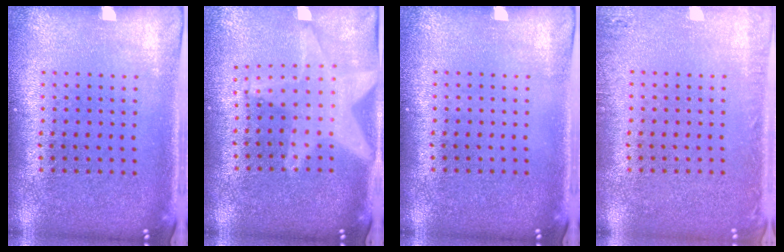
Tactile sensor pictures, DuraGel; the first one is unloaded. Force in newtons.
{"total": 2.1, "press": 1.7, "slide": 1.2}
{"total": 0.0}
{"total": 1.5, "press": 1.5, "slide": 0.2}